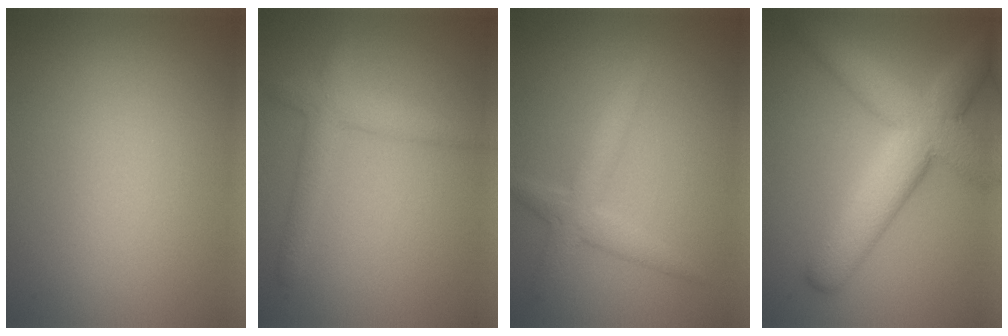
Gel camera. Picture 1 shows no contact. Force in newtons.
{"total": 2.8, "press": 2.8, "slide": 0.2}
{"total": 2.7, "press": 2.7, "slide": 0.0}
{"total": 8.6, "press": 8.6, "slide": 0.6}